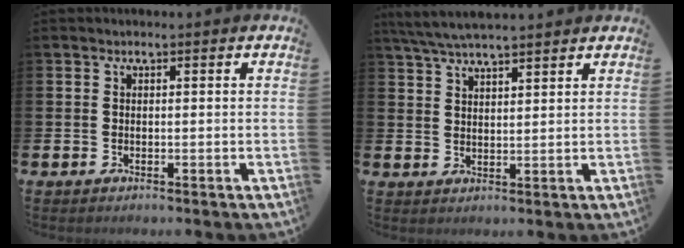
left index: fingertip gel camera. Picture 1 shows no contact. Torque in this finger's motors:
{"motor_torque": [1.03, -1.11, 0.35, 0.16]}